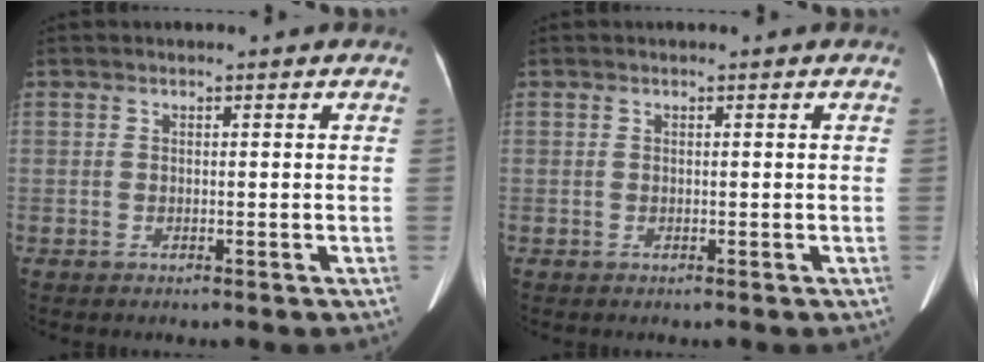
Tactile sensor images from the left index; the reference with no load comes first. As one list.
[{"total": 0.0}]